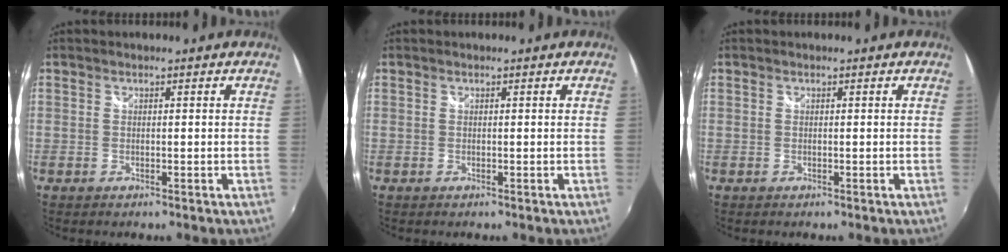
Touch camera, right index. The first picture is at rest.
{"total": 0.0}
{"total": 0.0}